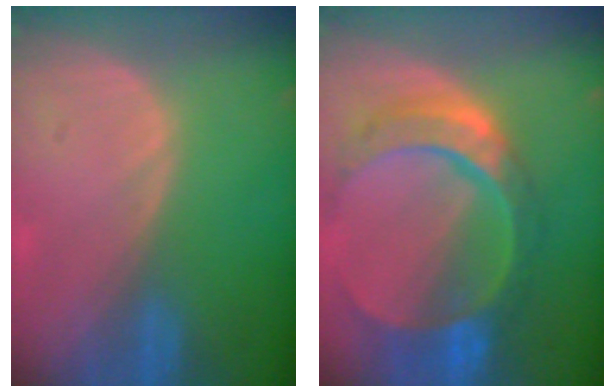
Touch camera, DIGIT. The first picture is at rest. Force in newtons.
{"total": 11.0, "press": 9.4, "slide": 5.8}